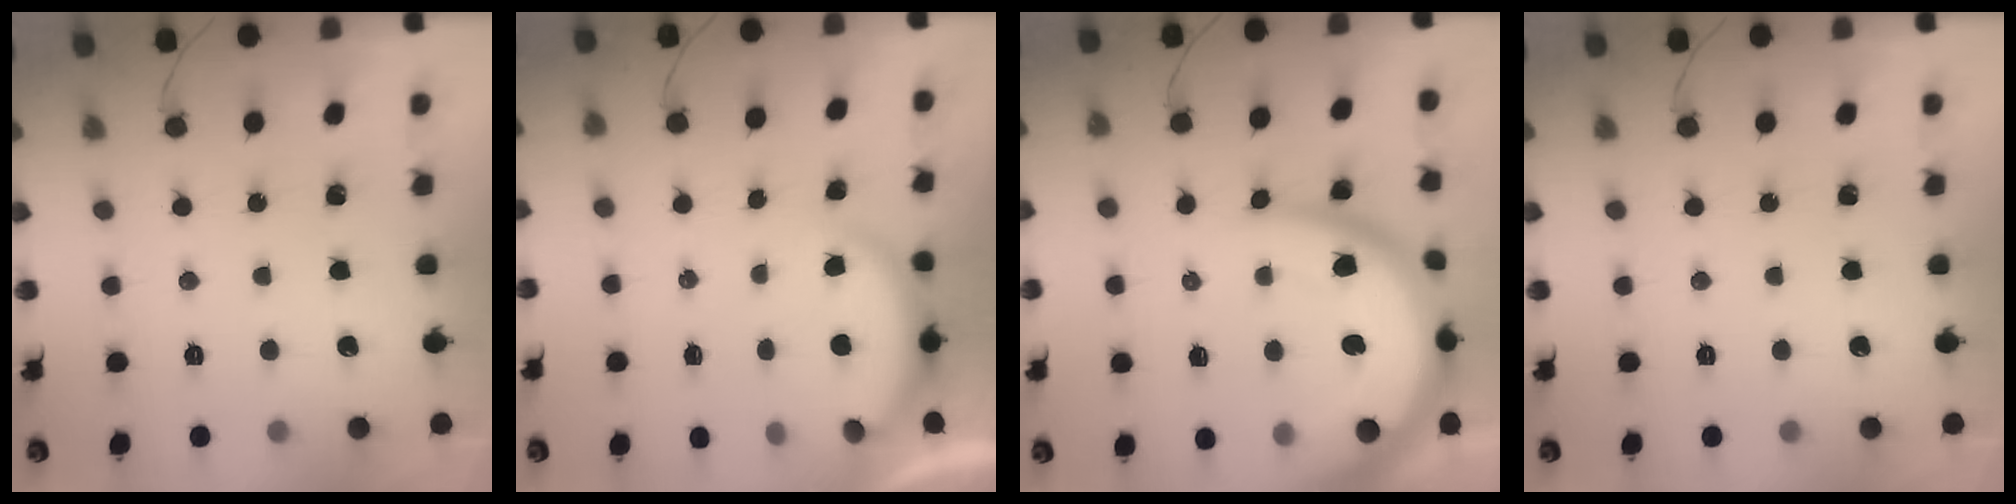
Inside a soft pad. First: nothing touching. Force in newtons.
{"total": 3.0, "press": 2.9, "slide": 0.6}
{"total": 16.4, "press": 16.3, "slide": 1.5}
{"total": 0.0}